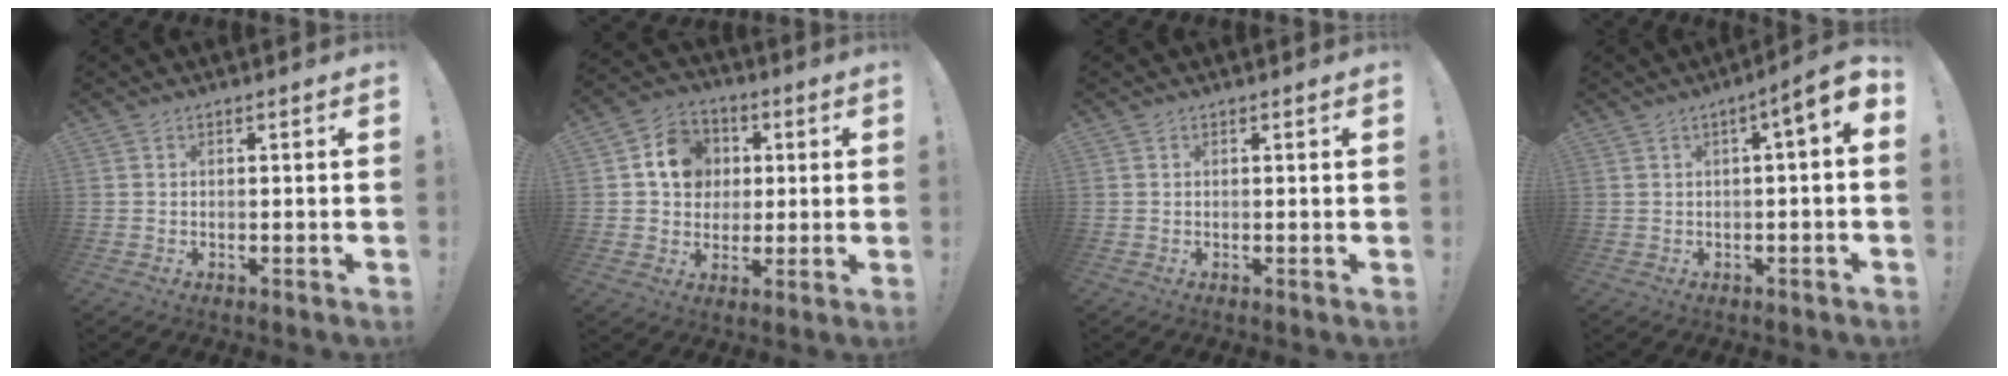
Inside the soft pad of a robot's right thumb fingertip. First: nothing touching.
{"total": 11.1, "force": [2.1, 9.9, 4.5], "torque": [-0.059, 0.003, 0.047]}
{"total": 0.0}
{"total": 5.6, "force": [1.4, 0.5, 5.4], "torque": [-0.077, -0.013, 0.018]}